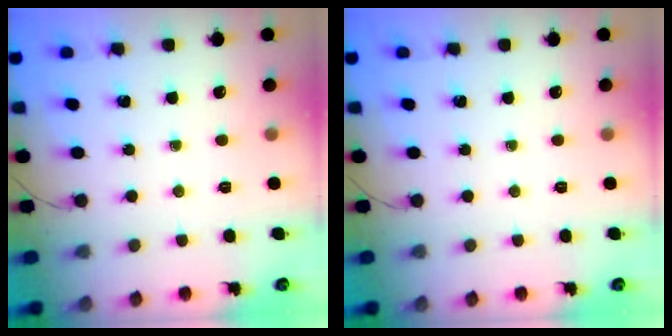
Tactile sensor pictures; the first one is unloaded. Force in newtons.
{"total": 0.0}